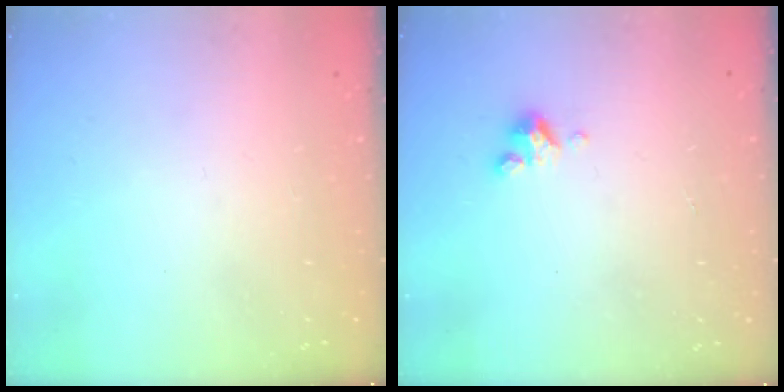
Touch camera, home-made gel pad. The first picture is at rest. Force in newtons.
{"total": 3.7, "press": 3.7, "slide": 0.3}